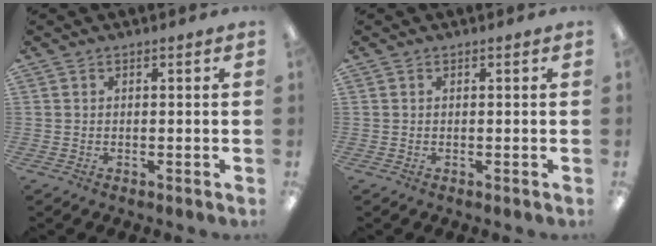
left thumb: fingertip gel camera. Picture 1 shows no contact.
{"total": 0.0}